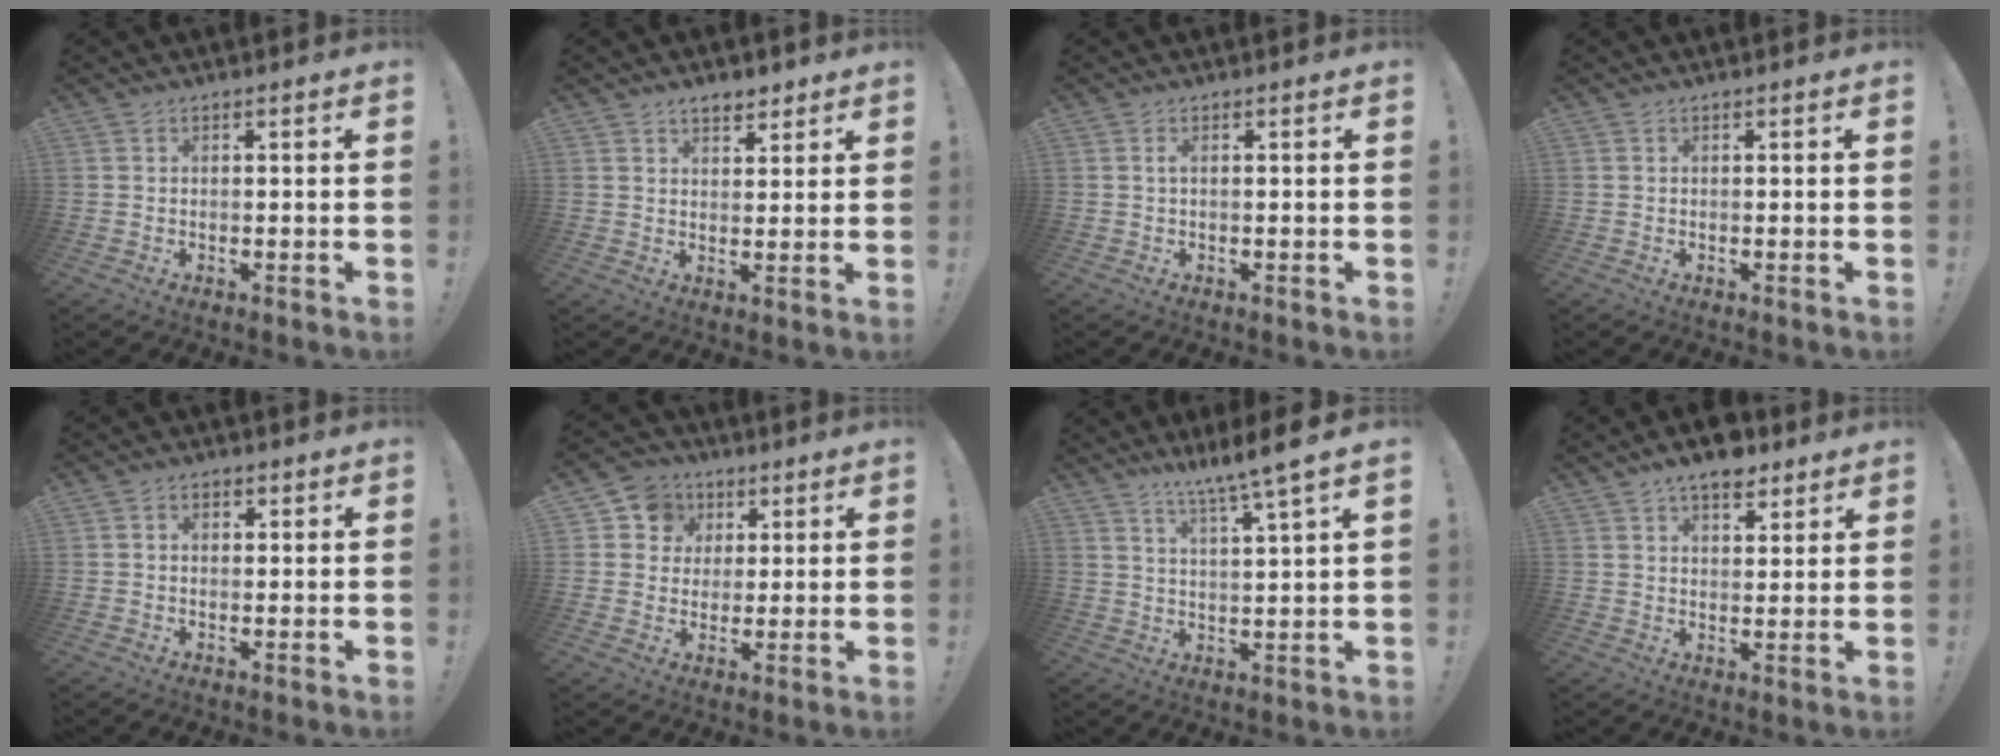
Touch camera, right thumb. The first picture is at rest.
{"total": 4.5, "force": [3.5, 2.3, 1.7], "torque": [-0.014, -0.018, 0.061]}
{"total": 0.8, "force": [0.0, -0.1, 0.8], "torque": [-0.017, 0.002, -0.001]}
{"total": 0.0}
{"total": 1.7, "force": [0.1, 1.4, 0.9], "torque": [-0.002, 0.000, -0.001]}
{"total": 8.4, "force": [2.3, 7.9, 1.9], "torque": [-0.021, -0.010, 0.046]}
{"total": 8.4, "force": [6.6, -1.3, 4.9], "torque": [-0.083, -0.049, 0.104]}
{"total": 8.6, "force": [6.3, 4.0, 4.4], "torque": [-0.057, -0.033, 0.111]}